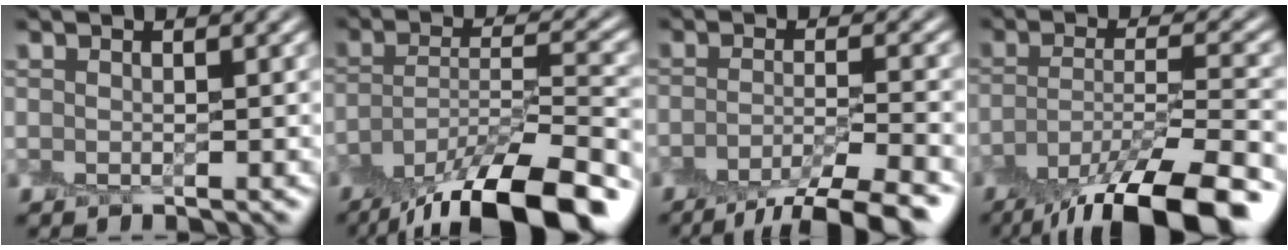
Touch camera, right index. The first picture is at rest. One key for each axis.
{"total": 12.6, "fx": -9.6, "fy": 3.1, "fz": 7.6, "tx": -0.135, "ty": 0.007, "tz": -0.154}
{"total": 6.5, "fx": -4.8, "fy": 1.2, "fz": 4.3, "tx": -0.060, "ty": -0.004, "tz": -0.079}
{"total": 11.6, "fx": -8.5, "fy": 2.8, "fz": 7.4, "tx": -0.135, "ty": -0.006, "tz": -0.131}